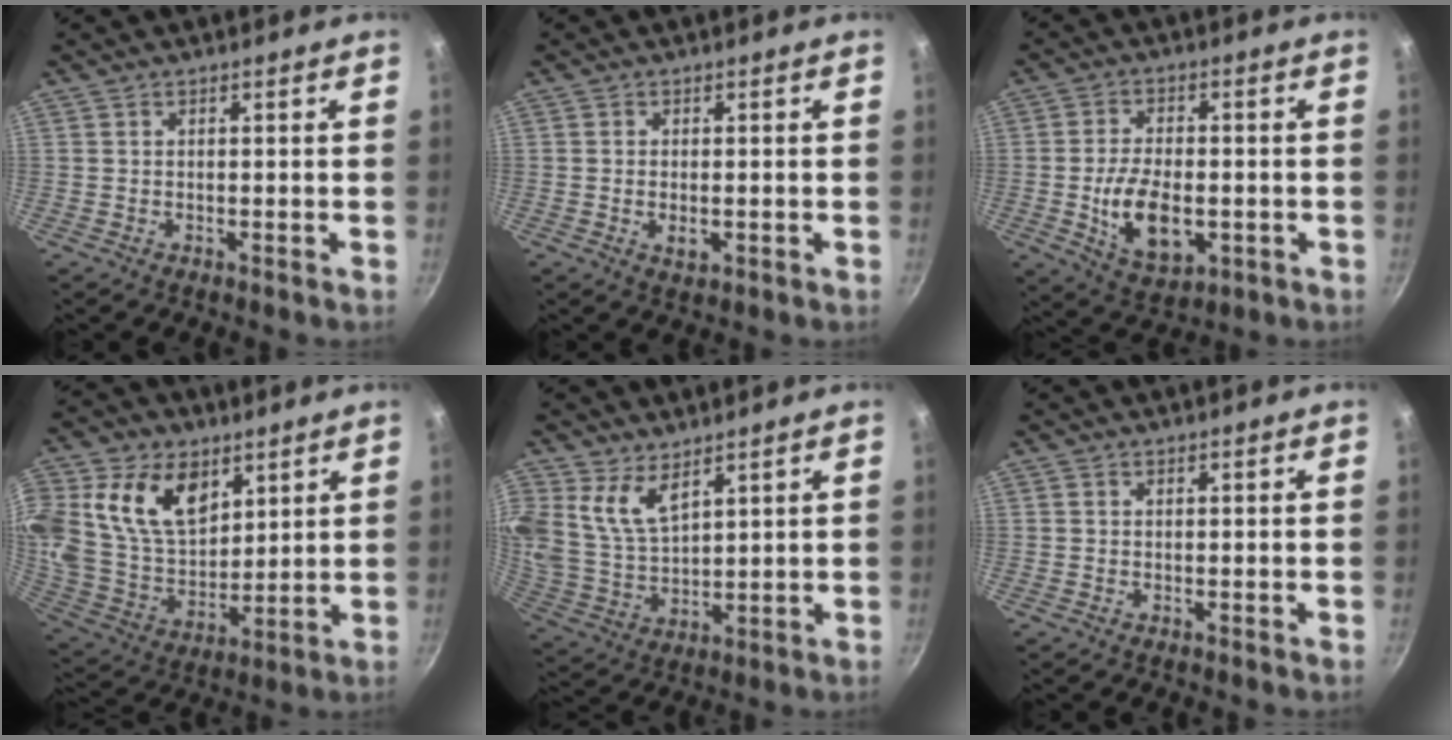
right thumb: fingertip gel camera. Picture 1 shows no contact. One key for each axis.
{"total": 2.7, "fx": -0.5, "fy": 1.5, "fz": 2.1, "tx": -0.037, "ty": -0.005, "tz": -0.008}
{"total": 11.7, "fx": -2.2, "fy": 6.6, "fz": 9.4, "tx": -0.155, "ty": 0.002, "tz": -0.030}
{"total": 20.5, "fx": 8.4, "fy": 13.7, "fz": 12.8, "tx": -0.225, "ty": -0.032, "tz": 0.160}
{"total": 9.3, "fx": 5.5, "fy": 5.1, "fz": 5.6, "tx": -0.104, "ty": -0.043, "tz": 0.119}
{"total": 0.0}